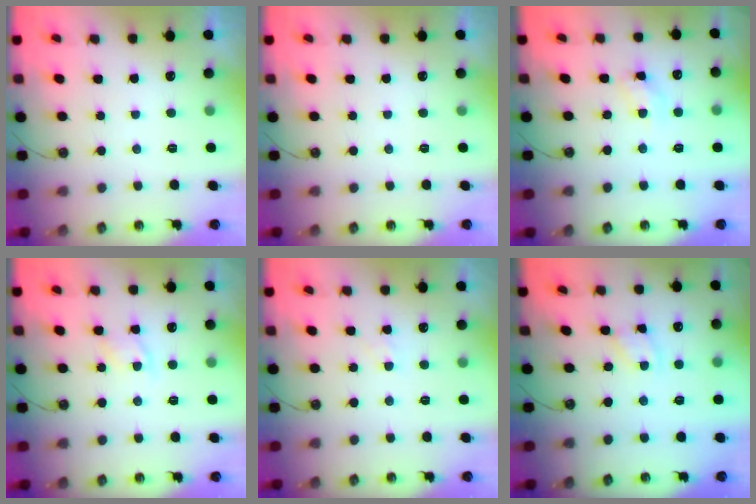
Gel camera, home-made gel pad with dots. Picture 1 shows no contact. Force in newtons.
{"total": 0.0}
{"total": 5.7, "press": 5.7, "slide": 0.4}
{"total": 6.5, "press": 6.5, "slide": 0.8}
{"total": 4.5, "press": 4.4, "slide": 0.5}
{"total": 1.7, "press": 1.7, "slide": 0.3}